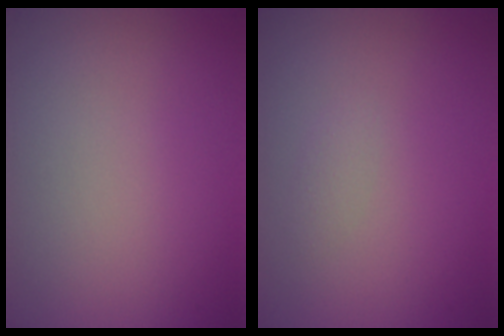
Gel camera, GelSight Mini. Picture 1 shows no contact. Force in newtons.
{"total": 0.6, "press": 0.6, "slide": 0.0}